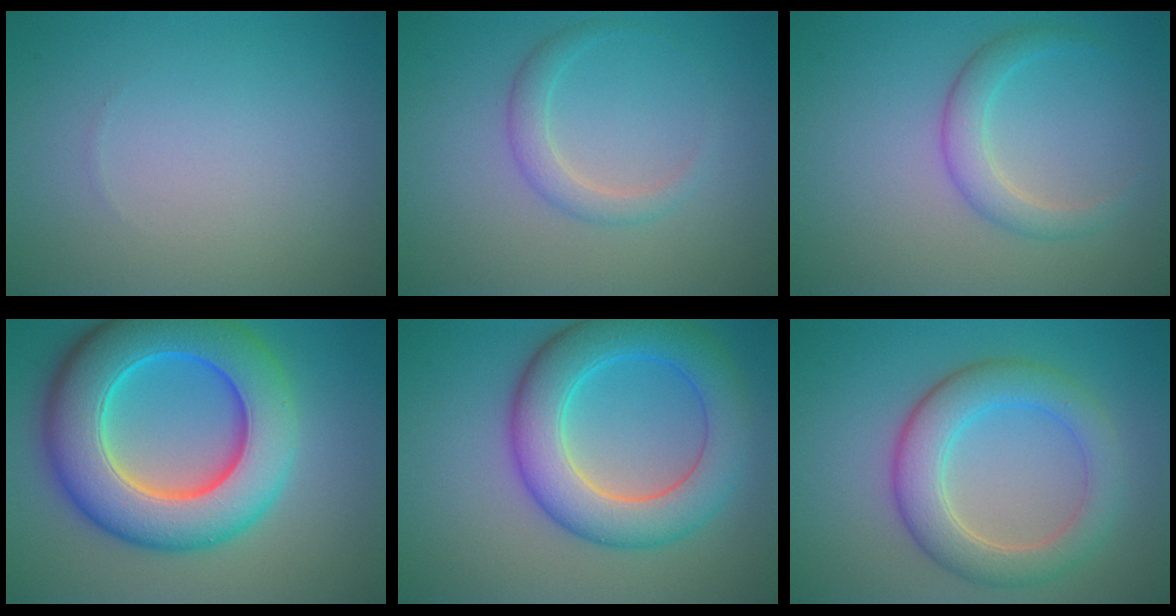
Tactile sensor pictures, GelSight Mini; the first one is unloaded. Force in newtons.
{"total": 1.9, "press": 1.9, "slide": 0.1}
{"total": 2.5, "press": 2.5, "slide": 0.1}
{"total": 11.8, "press": 11.8, "slide": 0.2}
{"total": 7.9, "press": 7.9, "slide": 0.3}
{"total": 5.5, "press": 5.5, "slide": 0.4}